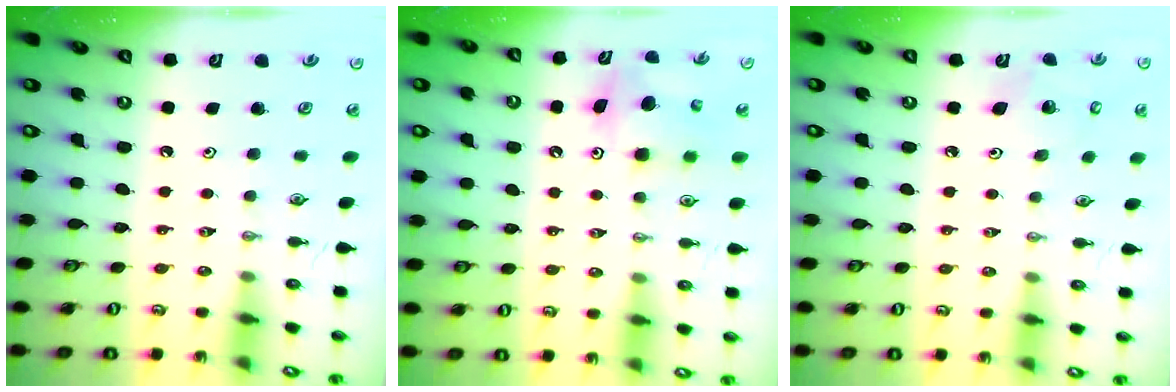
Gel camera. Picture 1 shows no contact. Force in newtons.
{"total": 7.6, "press": 7.6, "slide": 0.4}
{"total": 7.5, "press": 7.3, "slide": 1.9}